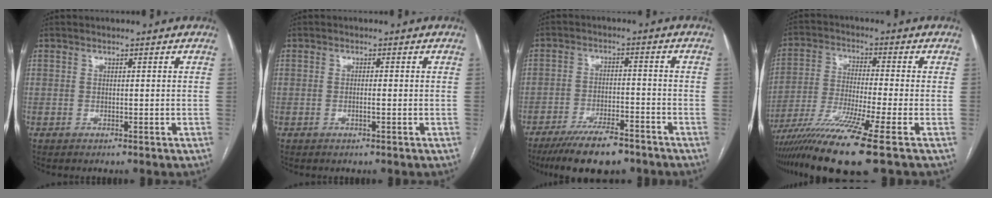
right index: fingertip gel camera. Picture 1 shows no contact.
{"total": 1.1, "force": [-0.3, 0.0, 1.1], "torque": [-0.021, 0.000, -0.005]}
{"total": 10.7, "force": [-8.4, 3.0, 6.0], "torque": [-0.096, -0.013, -0.139]}
{"total": 13.0, "force": [-8.7, -1.6, 9.5], "torque": [-0.184, -0.034, -0.156]}